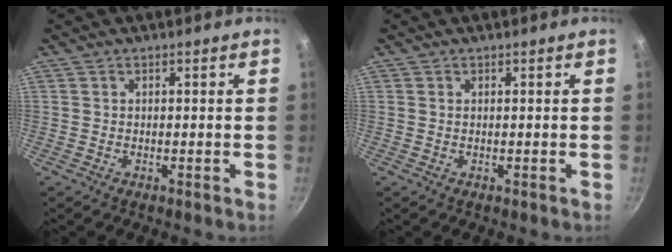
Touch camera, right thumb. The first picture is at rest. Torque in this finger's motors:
{"motor_torque": [-0.23, 0.06, 0.11, -0.15, 0.01]}